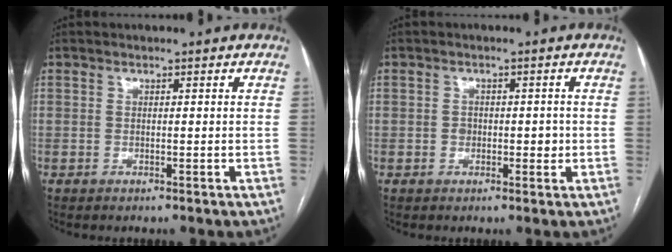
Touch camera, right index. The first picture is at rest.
{"total": 2.4, "force": [-0.3, 1.8, 1.6], "torque": [-0.019, 0.005, -0.003]}